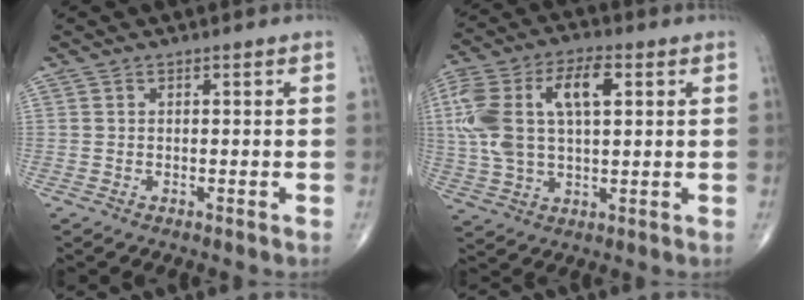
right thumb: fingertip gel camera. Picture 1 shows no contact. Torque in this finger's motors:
{"motor_torque": [0.67, 1.17, 1.90, 0.44, 0.31]}